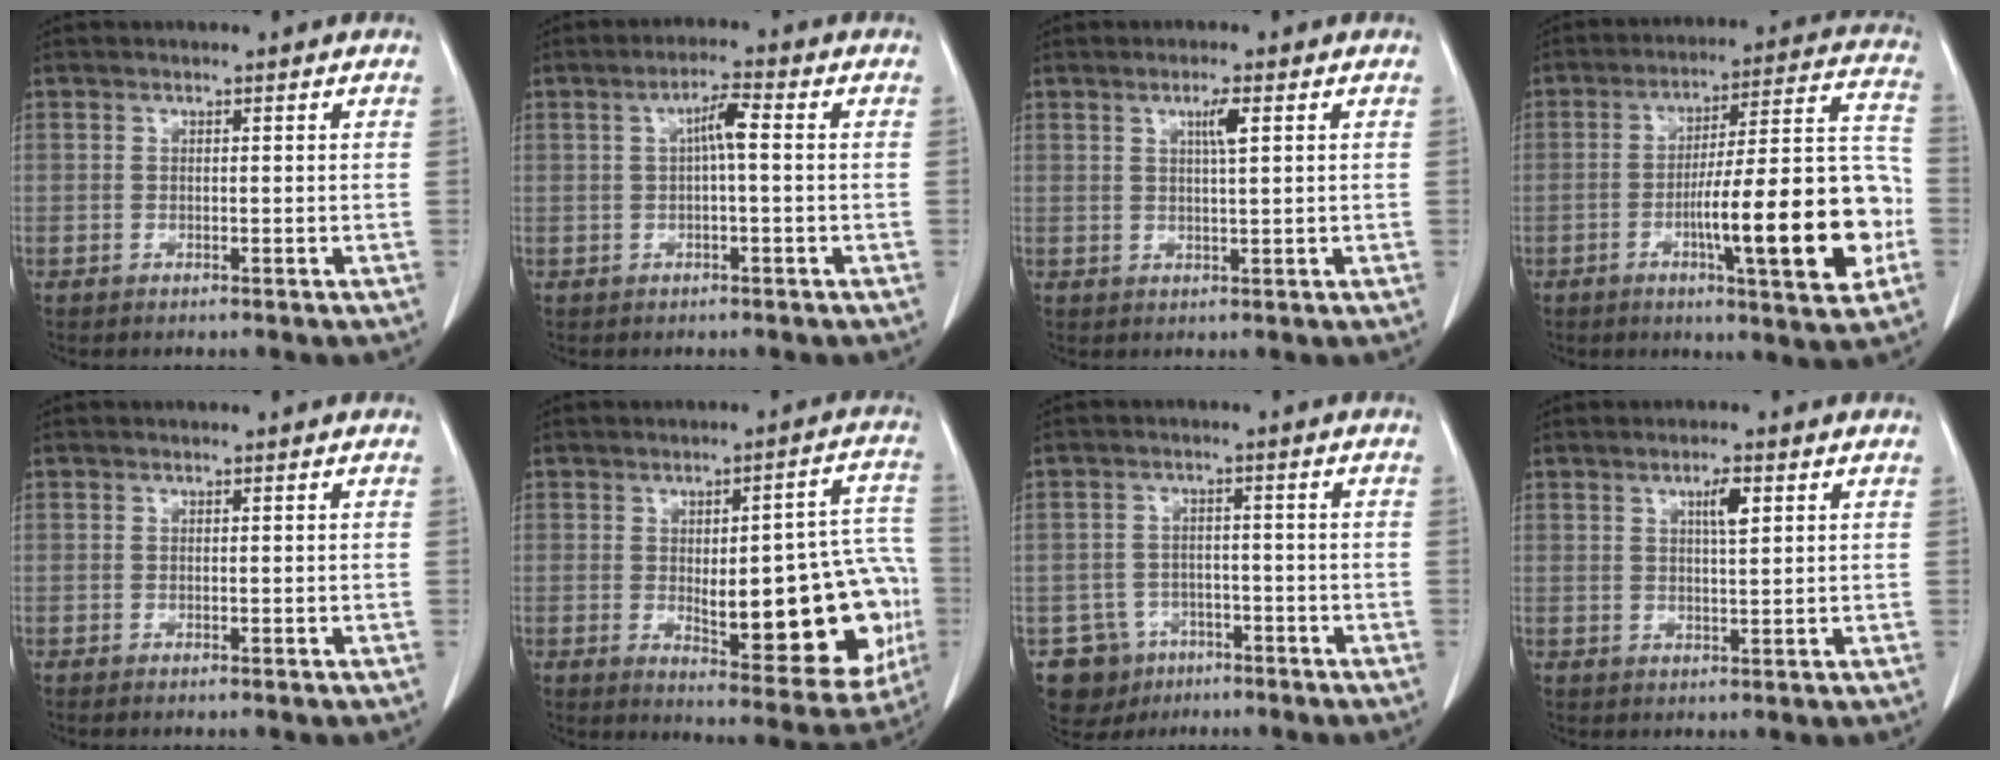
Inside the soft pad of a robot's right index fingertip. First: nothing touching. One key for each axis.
{"total": 3.6, "fx": 0.3, "fy": 0.3, "fz": 3.5, "tx": -0.064, "ty": 0.009, "tz": 0.007}
{"total": 2.7, "fx": 1.1, "fy": 0.0, "fz": 2.5, "tx": -0.045, "ty": -0.001, "tz": 0.019}
{"total": 19.4, "fx": -5.4, "fy": 2.4, "fz": 18.5, "tx": -0.243, "ty": 0.020, "tz": -0.073}
{"total": 0.8, "fx": -0.7, "fy": 0.0, "fz": 0.4, "tx": -0.008, "ty": -0.001, "tz": -0.008}
{"total": 21.2, "fx": -2.9, "fy": 6.5, "fz": 20.0, "tx": -0.180, "ty": 0.026, "tz": -0.008}
{"total": 6.8, "fx": -3.6, "fy": 5.7, "fz": 0.3, "tx": -0.007, "ty": 0.011, "tz": -0.047}
{"total": 3.2, "fx": 1.3, "fy": 0.5, "fz": 2.9, "tx": -0.049, "ty": 0.000, "tz": 0.022}